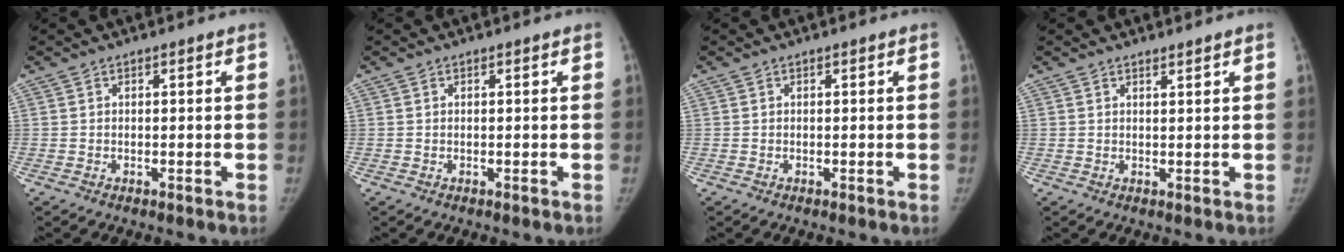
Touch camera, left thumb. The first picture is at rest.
{"total": 0.0}
{"total": 0.0}
{"total": 1.0, "force": [0.9, 0.0, 0.3], "torque": [-0.002, -0.009, 0.017]}